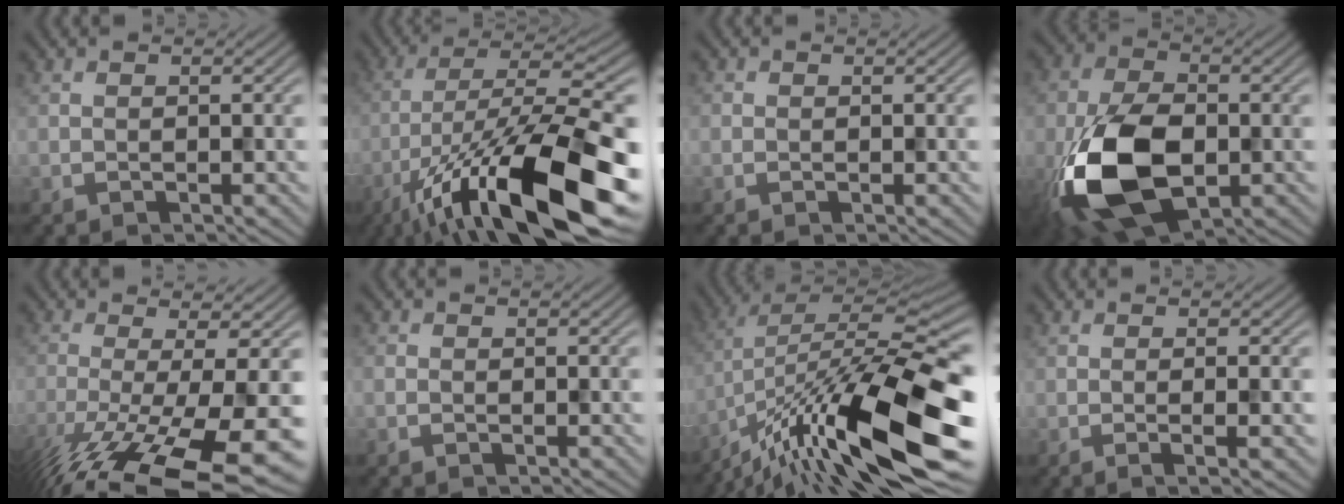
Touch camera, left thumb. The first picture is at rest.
{"total": 19.3, "force": [-9.3, 5.5, 15.9], "torque": [-0.275, -0.010, -0.168]}
{"total": 0.6, "force": [-0.2, 0.5, -0.2], "torque": [0.005, -0.009, -0.006]}
{"total": 16.3, "force": [-4.6, 9.7, 12.2], "torque": [-0.280, -0.040, -0.077]}
{"total": 15.0, "force": [-7.3, 3.5, 12.7], "torque": [-0.233, -0.032, -0.107]}
{"total": 0.6, "force": [-0.5, 0.4, 0.0], "torque": [-0.003, -0.006, -0.010]}
{"total": 17.6, "force": [-8.9, 4.7, 14.4], "torque": [-0.263, 0.007, -0.161]}
{"total": 2.4, "force": [-0.1, 0.4, 2.3], "torque": [-0.035, 0.002, -0.010]}